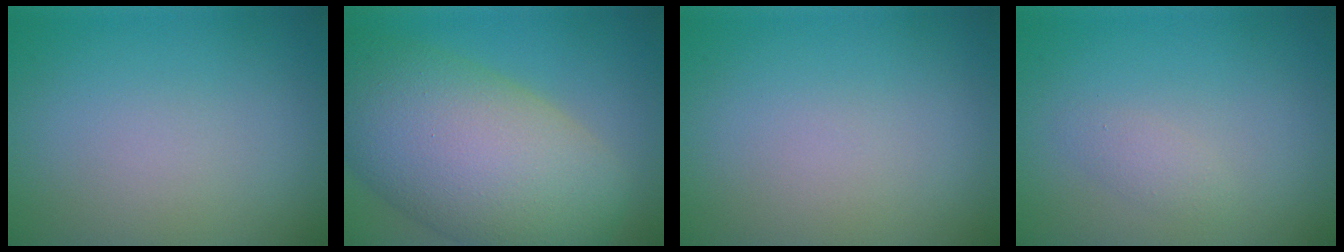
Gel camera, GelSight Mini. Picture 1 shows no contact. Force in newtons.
{"total": 13.4, "press": 13.3, "slide": 0.5}
{"total": 0.0}
{"total": 1.1, "press": 1.1, "slide": 0.1}